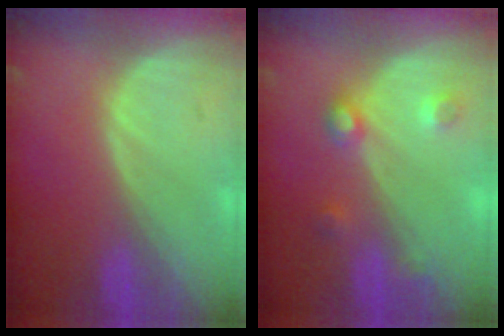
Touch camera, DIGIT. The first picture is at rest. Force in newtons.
{"total": 3.8, "press": 3.5, "slide": 1.4}